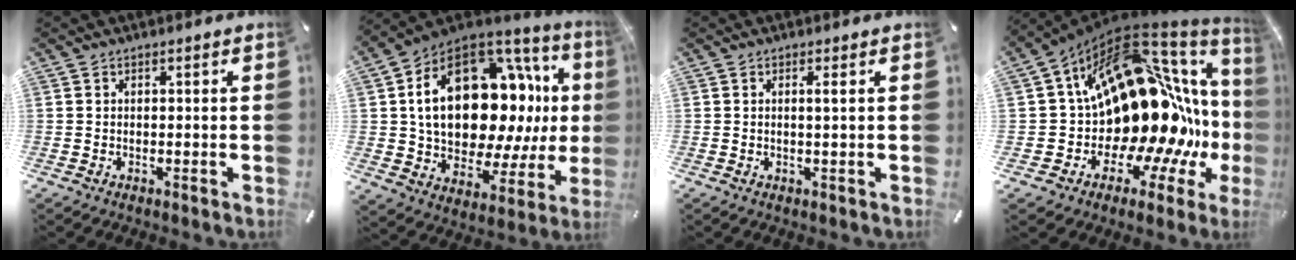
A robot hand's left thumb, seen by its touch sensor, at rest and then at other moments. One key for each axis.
{"total": 26.1, "fx": 6.3, "fy": 15.1, "fz": 20.3, "tx": -0.352, "ty": -0.049, "tz": 0.114}
{"total": 1.9, "fx": 0.4, "fy": -0.2, "fz": 1.9, "tx": -0.037, "ty": -0.006, "tz": 0.007}
{"total": 21.4, "fx": 2.6, "fy": 12.3, "fz": 17.3, "tx": -0.208, "ty": -0.122, "tz": 0.085}